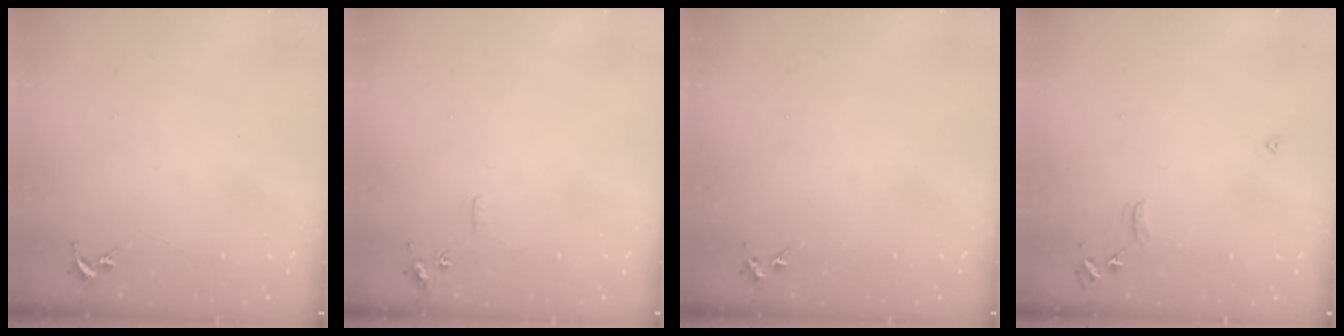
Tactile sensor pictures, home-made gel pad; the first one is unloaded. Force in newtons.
{"total": 5.6, "press": 5.6, "slide": 0.7}
{"total": 4.3, "press": 4.3, "slide": 0.6}
{"total": 7.4, "press": 7.4, "slide": 0.7}